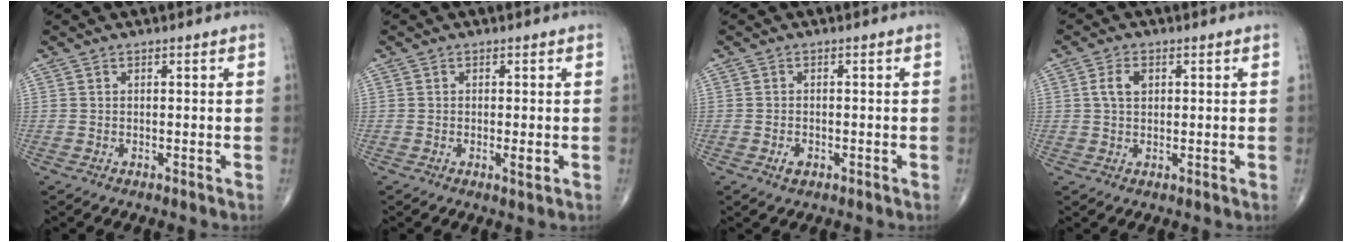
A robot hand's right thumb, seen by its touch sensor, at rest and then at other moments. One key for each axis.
{"total": 1.6, "fx": -0.3, "fy": 0.4, "fz": 1.5, "tx": -0.027, "ty": -0.006, "tz": -0.007}
{"total": 1.8, "fx": -0.8, "fy": 1.1, "fz": 1.1, "tx": -0.018, "ty": 0.002, "tz": -0.011}
{"total": 3.6, "fx": 0.9, "fy": 2.3, "fz": 2.6, "tx": -0.051, "ty": 0.003, "tz": 0.016}